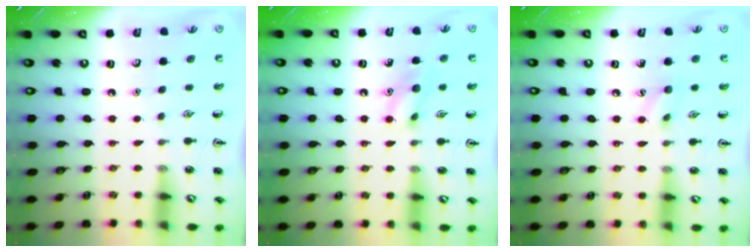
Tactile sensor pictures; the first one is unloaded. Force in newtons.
{"total": 8.8, "press": 8.7, "slide": 1.5}
{"total": 6.3, "press": 6.1, "slide": 1.8}